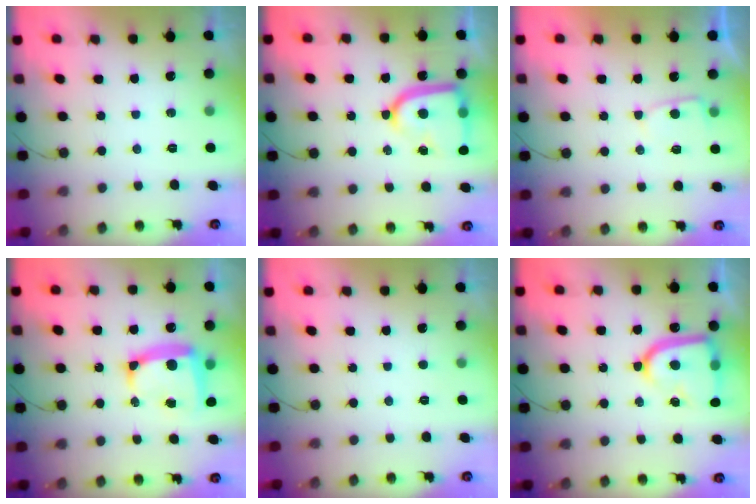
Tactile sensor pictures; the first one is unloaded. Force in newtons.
{"total": 16.8, "press": 16.7, "slide": 1.6}
{"total": 3.2, "press": 3.2, "slide": 0.3}
{"total": 13.1, "press": 13.0, "slide": 1.7}
{"total": 1.6, "press": 1.6, "slide": 0.1}
{"total": 16.8, "press": 16.7, "slide": 1.7}